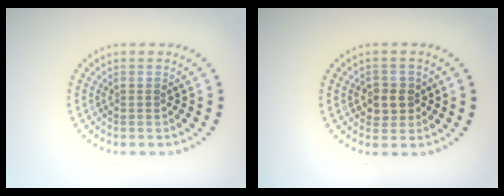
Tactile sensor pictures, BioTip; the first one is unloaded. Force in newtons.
{"total": 2.5, "press": 2.4, "slide": 0.8}